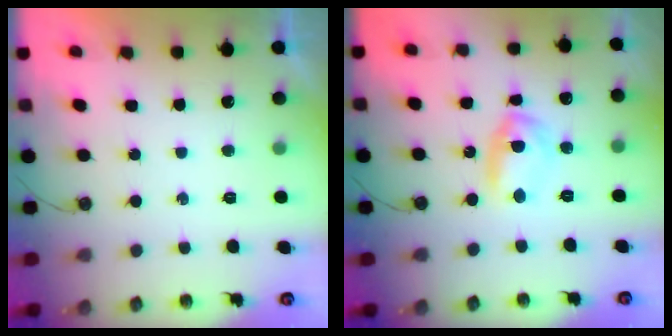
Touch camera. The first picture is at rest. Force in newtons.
{"total": 9.0, "press": 9.0, "slide": 0.7}